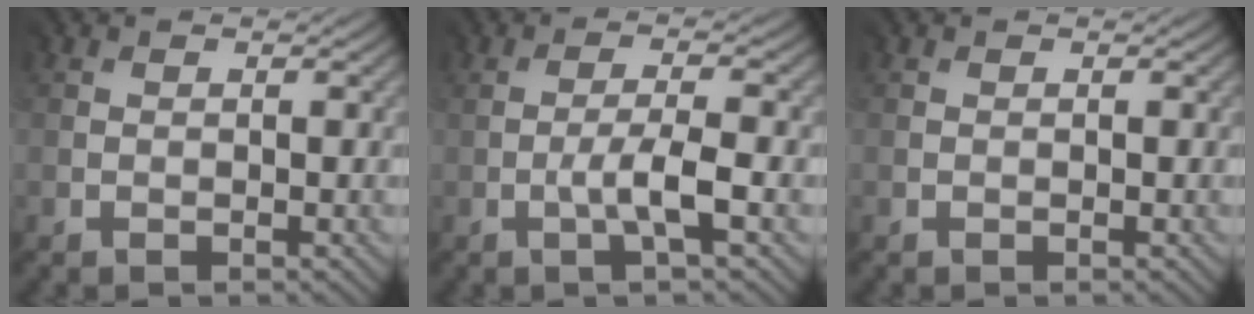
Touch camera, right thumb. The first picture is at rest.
{"total": 2.3, "force": [-1.3, -0.4, 1.8], "torque": [-0.029, 0.008, -0.025]}
{"total": 0.0}